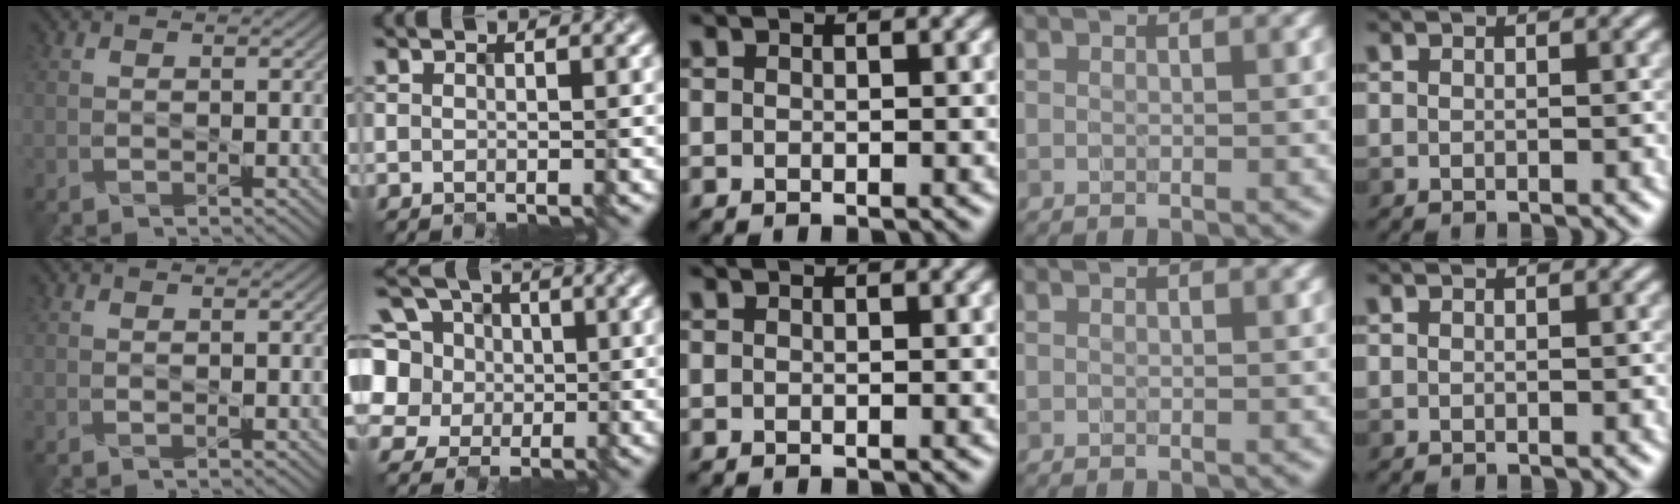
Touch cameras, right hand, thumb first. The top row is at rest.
{"index": {"total": 7.6, "force": [0.9, 7.0, 2.8], "torque": [-0.095, 0.016, 0.022]}}